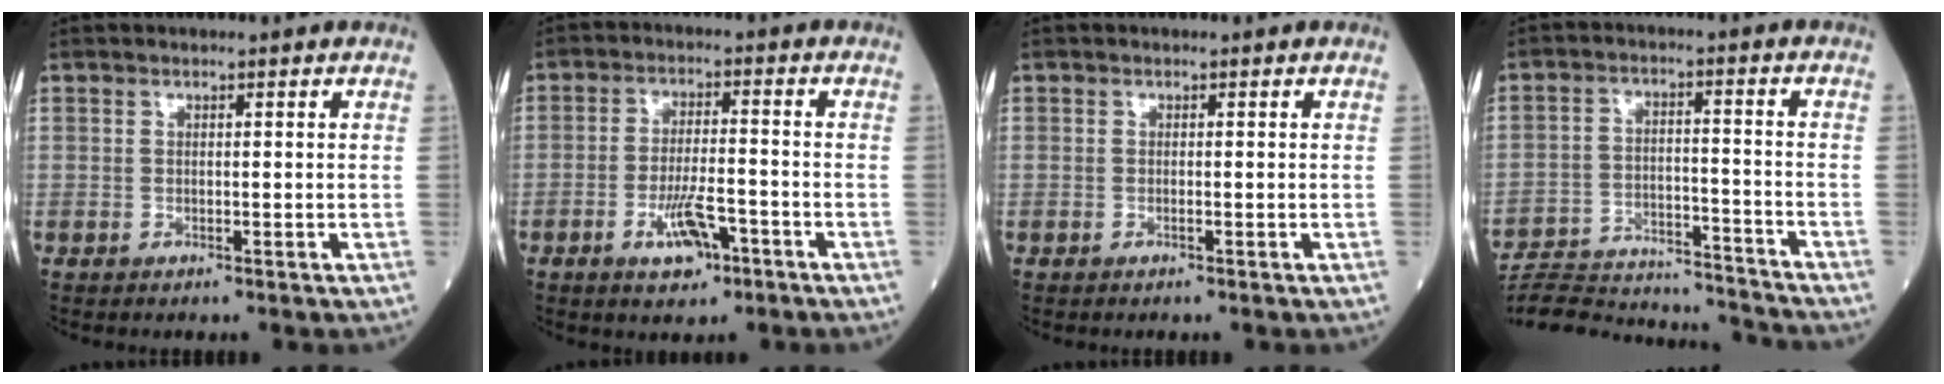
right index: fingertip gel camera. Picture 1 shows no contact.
{"total": 6.3, "force": [-3.2, 2.0, 5.0], "torque": [-0.094, -0.002, -0.049]}
{"total": 0.0}
{"total": 19.1, "force": [-18.5, 1.6, 4.2], "torque": [-0.096, -0.001, -0.270]}